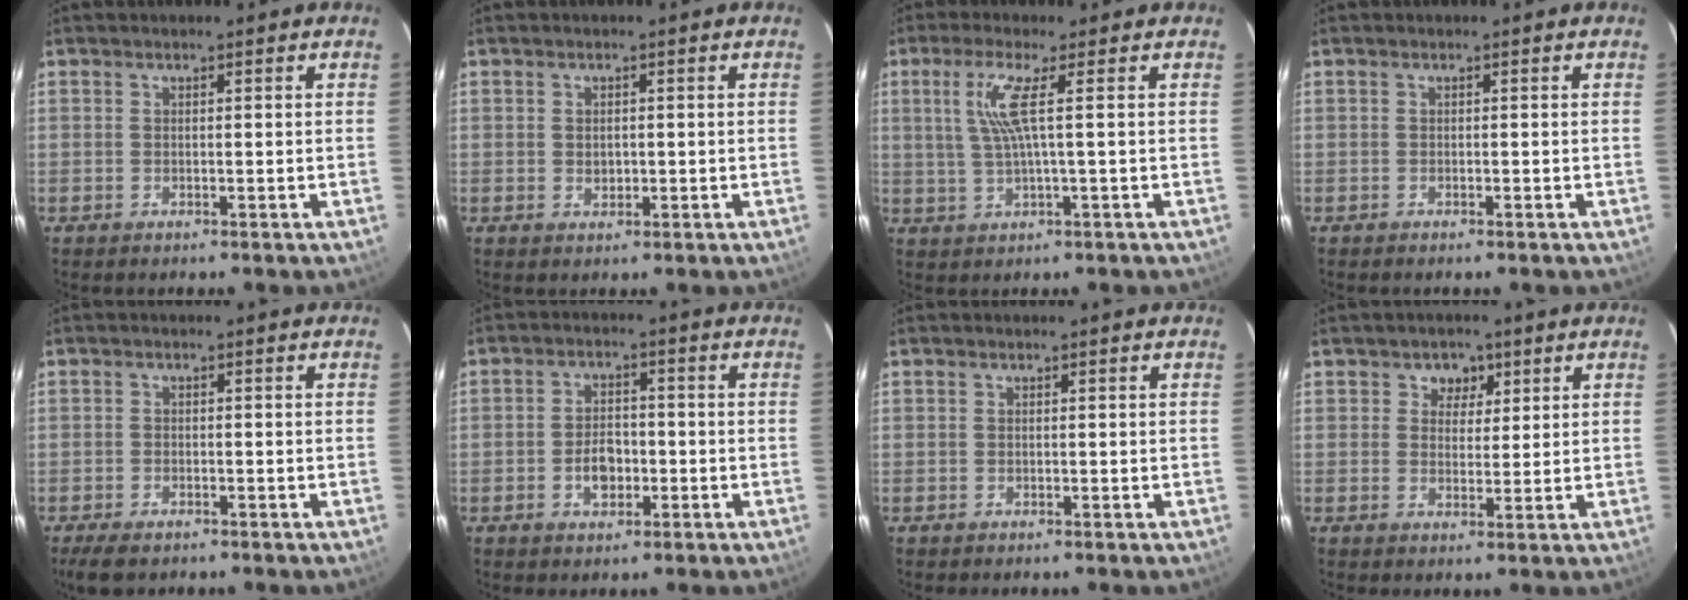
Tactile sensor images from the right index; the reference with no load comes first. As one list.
[{"total": 1.7, "force": [-0.1, 1.4, 0.9], "torque": [-0.012, 0.000, 0.000]}, {"total": 5.5, "force": [1.2, -0.7, 5.3], "torque": [-0.099, 0.001, 0.032]}, {"total": 0.0}, {"total": 4.4, "force": [-3.3, 1.8, 2.3], "torque": [-0.059, -0.014, -0.058]}, {"total": 5.0, "force": [-1.7, 3.2, 3.4], "torque": [-0.065, 0.009, -0.023]}, {"total": 0.0}, {"total": 3.8, "force": [1.8, 3.3, 0.8], "torque": [0.002, 0.004, 0.028]}]